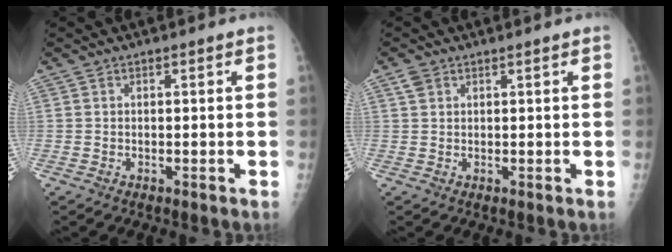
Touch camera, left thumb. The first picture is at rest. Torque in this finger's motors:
{"motor_torque": [0.33, 0.20, -0.13, -0.33, 0.00]}